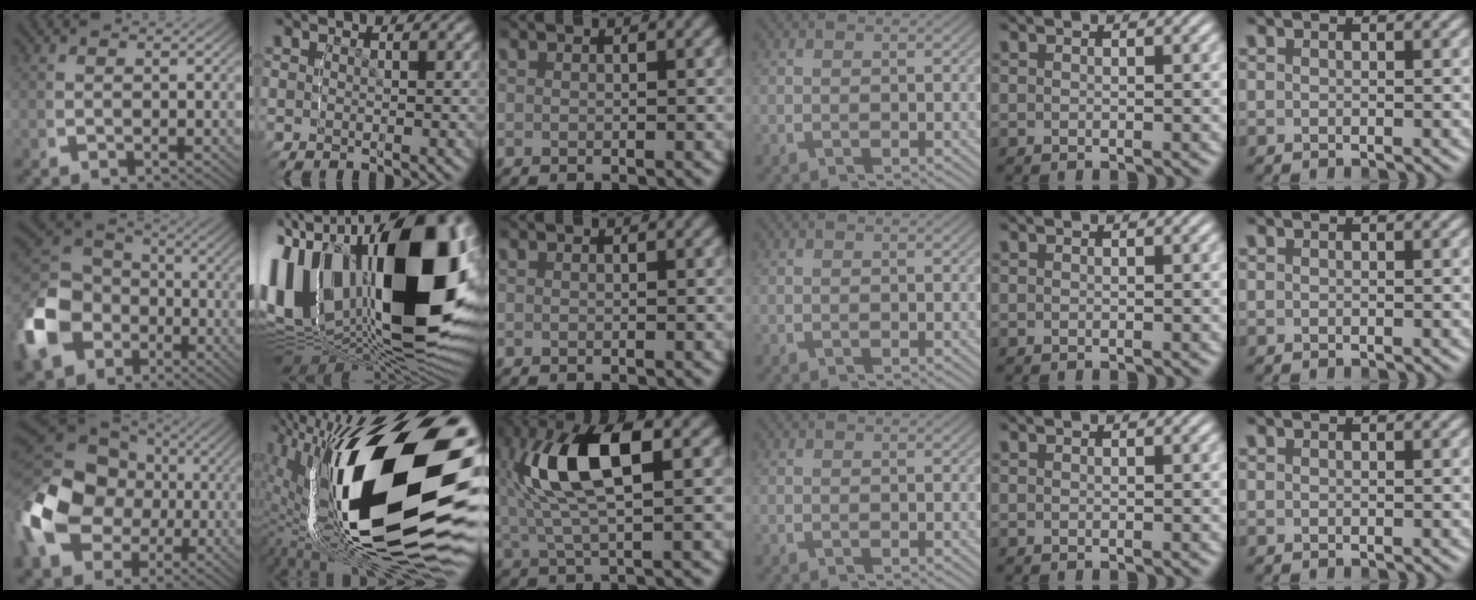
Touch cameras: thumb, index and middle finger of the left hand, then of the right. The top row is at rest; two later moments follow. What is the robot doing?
{"motion": "grasp_and_lifting", "object": "scissors"}